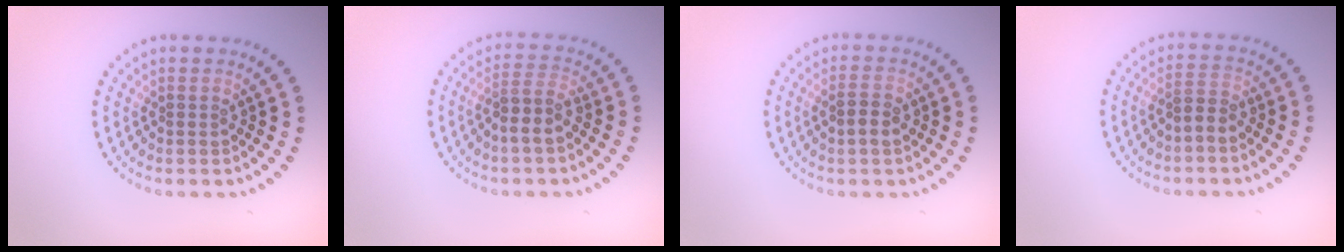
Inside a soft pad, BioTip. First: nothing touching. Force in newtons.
{"total": 2.6, "press": 2.2, "slide": 1.4}
{"total": 2.1, "press": 2.0, "slide": 0.3}
{"total": 1.9, "press": 1.6, "slide": 0.9}